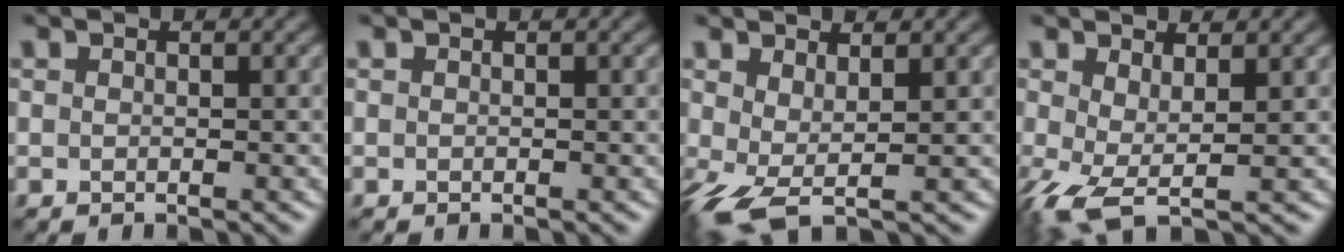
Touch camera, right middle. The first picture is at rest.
{"total": 0.0}
{"total": 3.8, "force": [-0.1, 1.4, 3.6], "torque": [-0.084, -0.006, -0.005]}
{"total": 4.2, "force": [-0.4, 1.3, 4.0], "torque": [-0.089, -0.008, -0.014]}